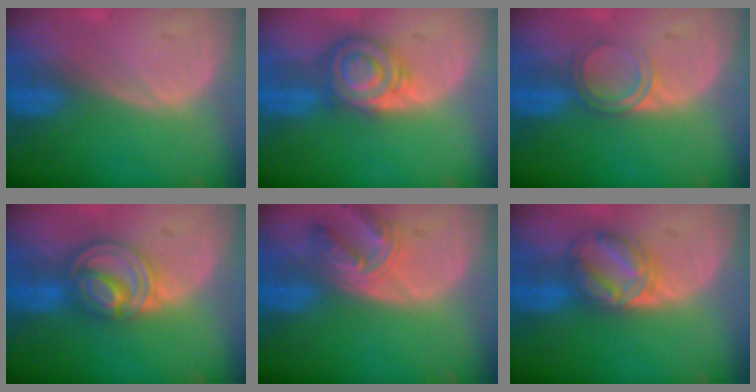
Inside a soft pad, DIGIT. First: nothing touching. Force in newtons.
{"total": 7.0, "press": 7.0, "slide": 0.2}
{"total": 3.4, "press": 3.3, "slide": 0.3}
{"total": 7.9, "press": 6.8, "slide": 3.9}
{"total": 6.8, "press": 6.3, "slide": 2.5}
{"total": 6.6, "press": 6.6, "slide": 0.4}